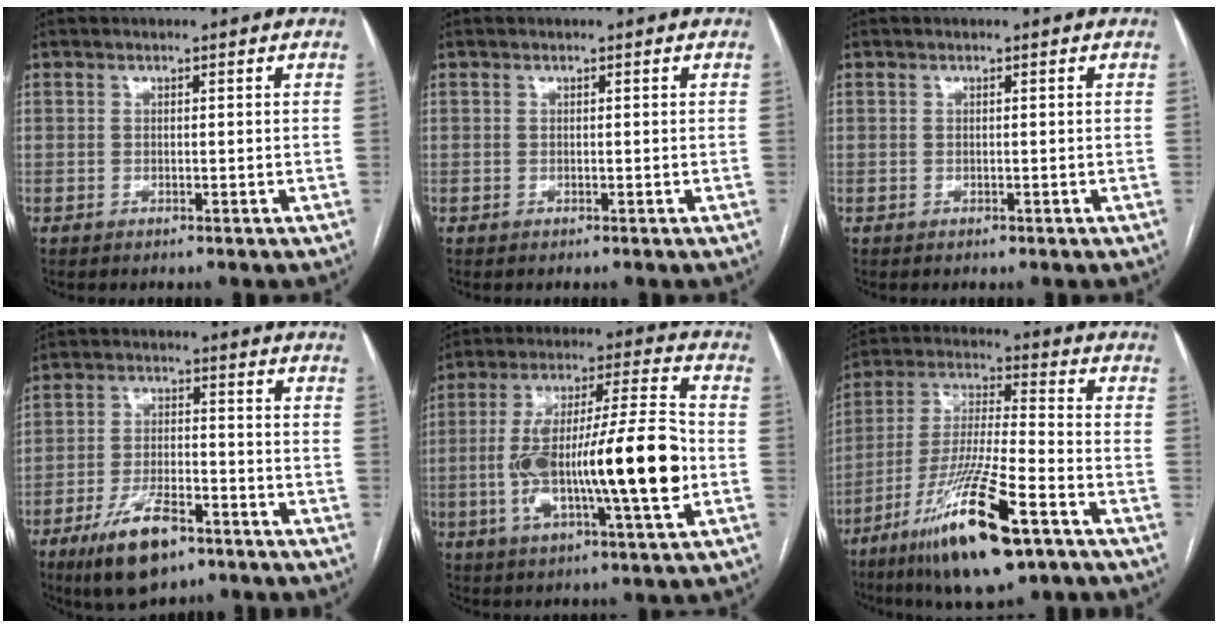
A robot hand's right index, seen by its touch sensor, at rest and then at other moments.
{"total": 0.0}
{"total": 0.0}
{"total": 10.6, "force": [-6.7, 4.0, 7.2], "torque": [-0.138, -0.005, -0.112]}
{"total": 20.7, "force": [-3.1, 2.6, 20.3], "torque": [-0.356, 0.013, -0.048]}
{"total": 18.9, "force": [-10.5, 2.5, 15.5], "torque": [-0.305, -0.040, -0.184]}